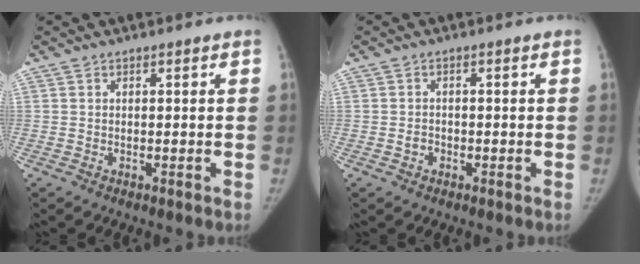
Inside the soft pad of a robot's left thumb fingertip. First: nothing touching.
{"total": 1.7, "force": [-0.9, 1.4, 0.4], "torque": [-0.003, 0.010, -0.016]}